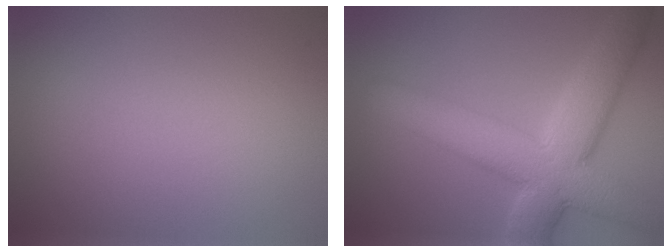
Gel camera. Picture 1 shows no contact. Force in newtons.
{"total": 9.3, "press": 9.3, "slide": 0.8}